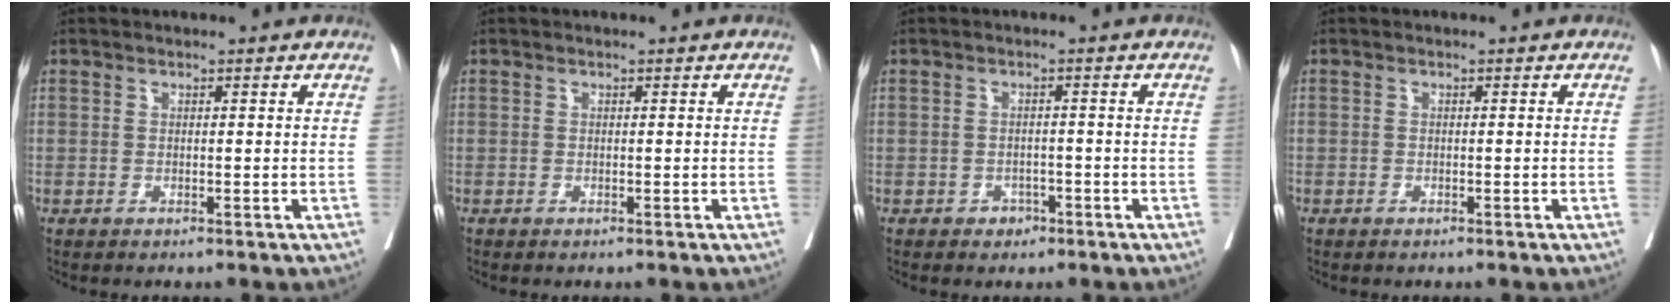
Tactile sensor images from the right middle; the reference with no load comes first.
{"total": 0.0}
{"total": 1.9, "force": [-1.1, 1.4, 0.6], "torque": [-0.007, 0.006, -0.013]}
{"total": 0.0}